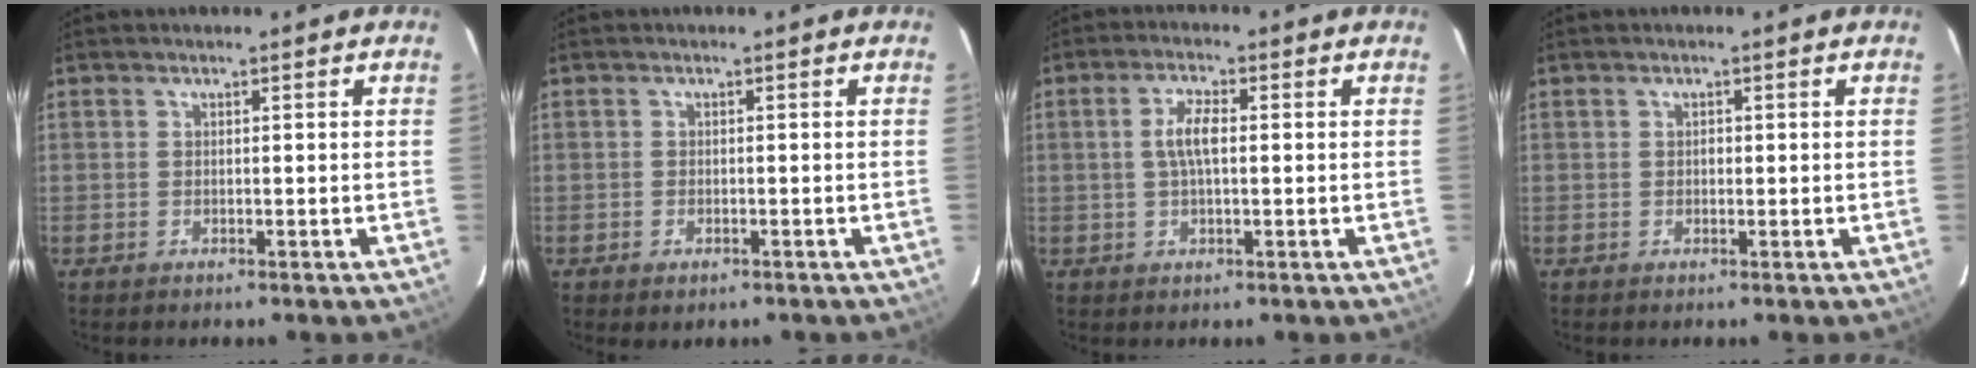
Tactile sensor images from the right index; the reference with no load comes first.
{"total": 1.6, "force": [-0.9, 1.0, 0.7], "torque": [-0.014, -0.004, -0.013]}
{"total": 4.6, "force": [0.3, 1.6, 4.3], "torque": [-0.086, 0.008, 0.008]}
{"total": 0.6, "force": [0.0, 0.6, 0.2], "torque": [-0.001, 0.002, 0.000]}